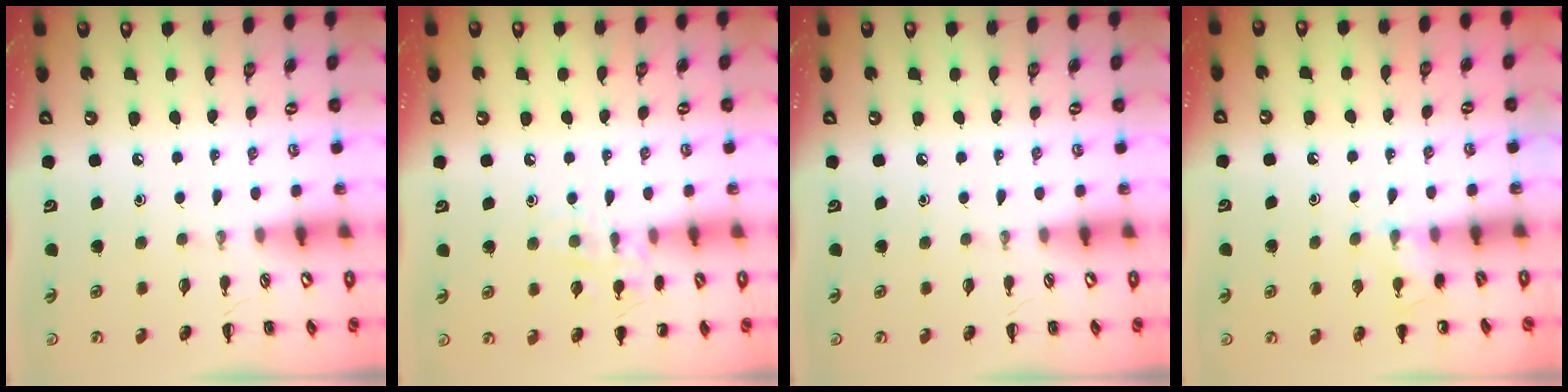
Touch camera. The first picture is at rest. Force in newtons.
{"total": 9.2, "press": 9.1, "slide": 1.7}
{"total": 0.0}
{"total": 5.8, "press": 5.5, "slide": 1.9}